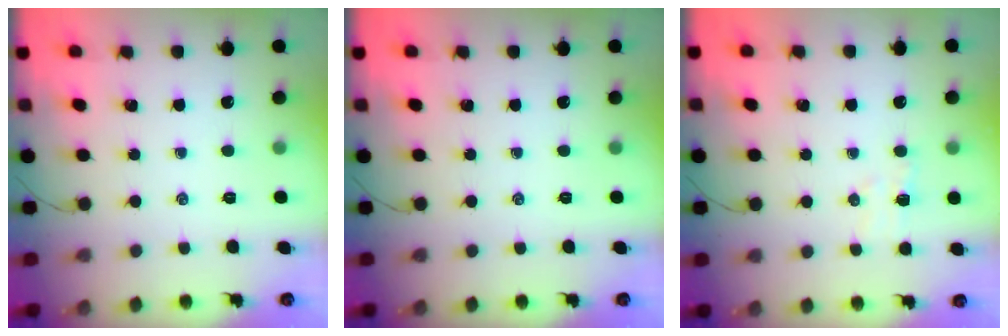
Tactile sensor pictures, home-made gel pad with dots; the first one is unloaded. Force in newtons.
{"total": 0.0}
{"total": 4.2, "press": 4.1, "slide": 1.0}